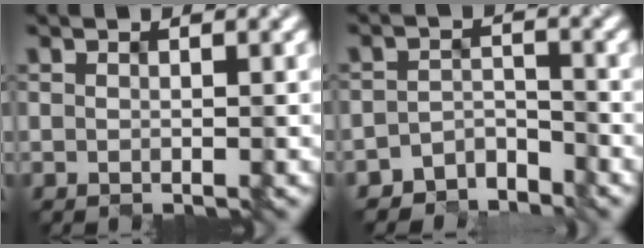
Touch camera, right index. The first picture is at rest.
{"total": 3.1, "force": [-2.9, 1.0, -0.2], "torque": [0.010, 0.006, -0.060]}